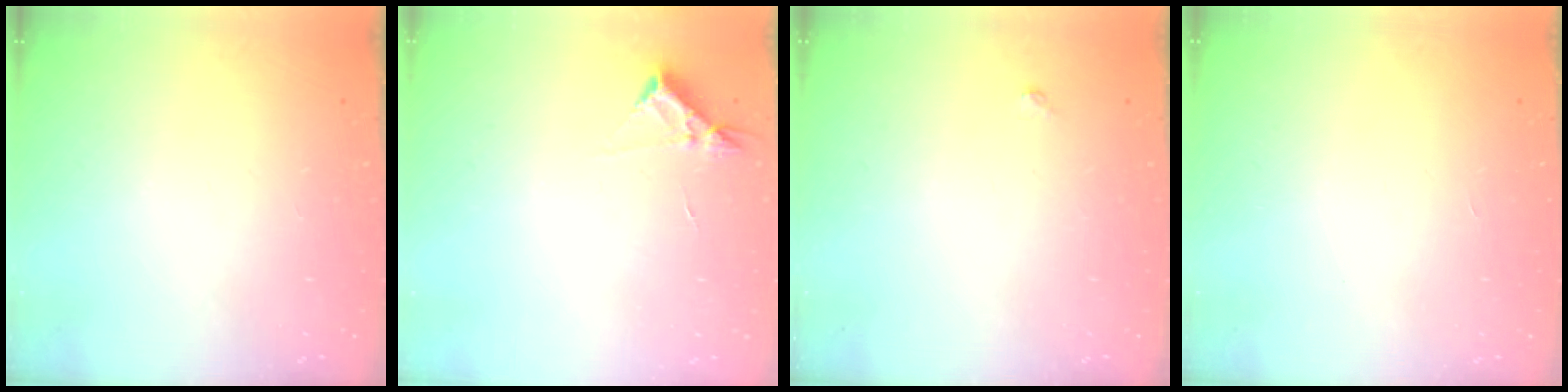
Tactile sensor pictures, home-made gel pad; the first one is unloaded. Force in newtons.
{"total": 3.1, "press": 3.1, "slide": 0.5}
{"total": 3.0, "press": 3.0, "slide": 0.5}
{"total": 1.6, "press": 1.6, "slide": 0.1}